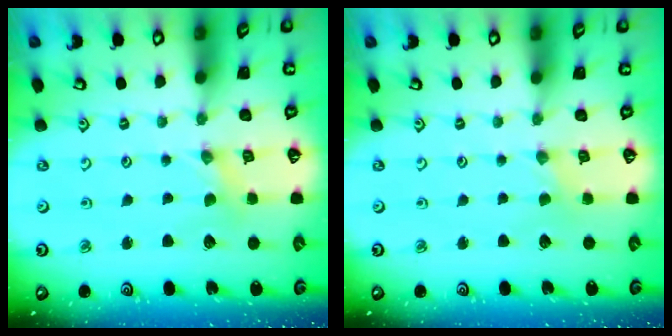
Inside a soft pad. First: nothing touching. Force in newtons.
{"total": 0.0}